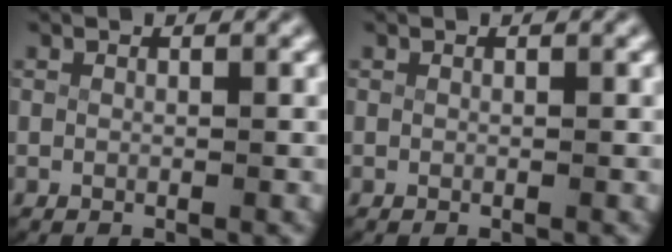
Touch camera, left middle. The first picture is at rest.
{"total": 0.0}